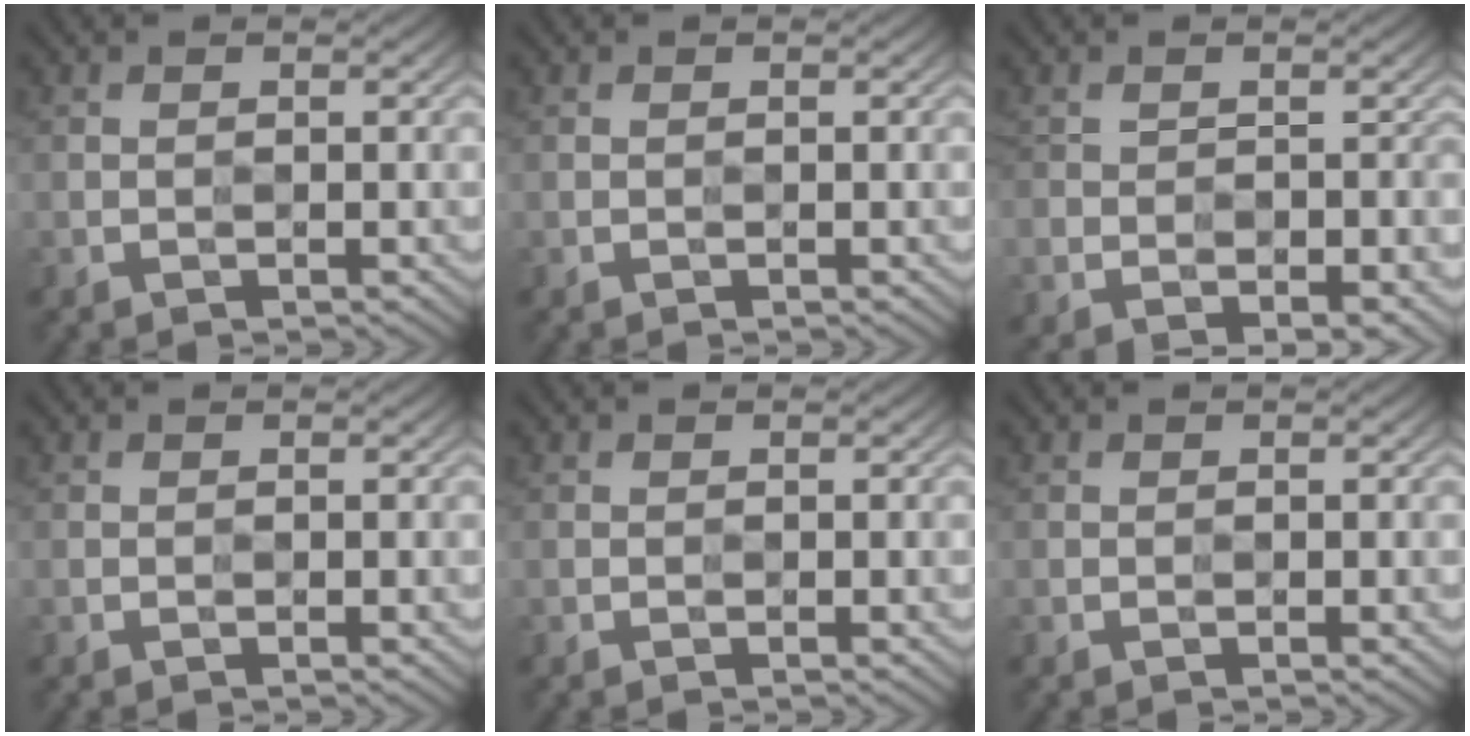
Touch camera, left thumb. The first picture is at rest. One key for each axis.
{"total": 0.0}
{"total": 10.3, "fx": -7.3, "fy": 3.9, "fz": 6.1, "tx": -0.143, "ty": -0.059, "tz": -0.086}
{"total": 0.0}
{"total": 0.0}
{"total": 0.0}